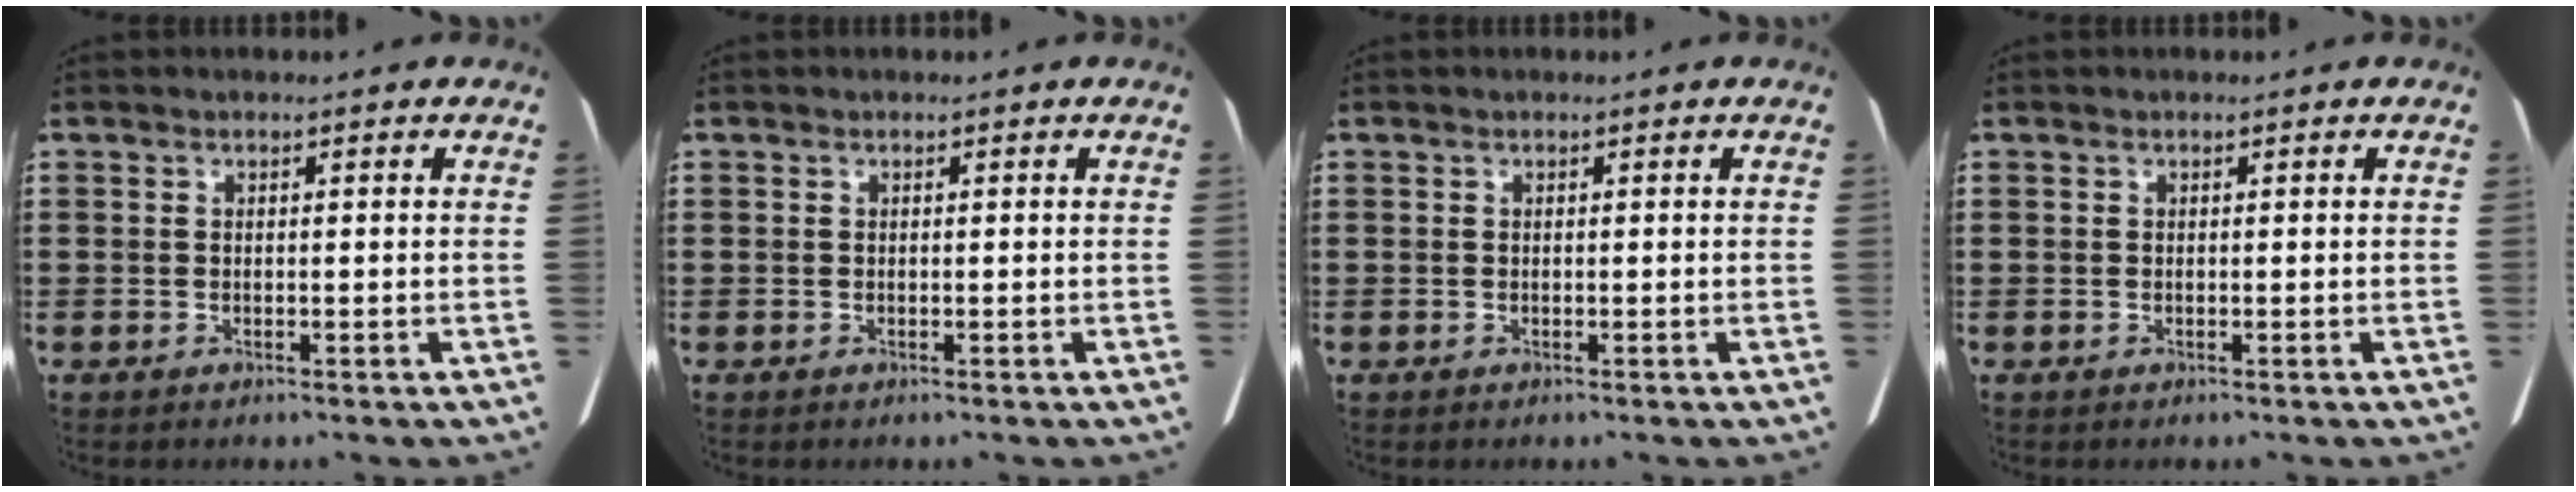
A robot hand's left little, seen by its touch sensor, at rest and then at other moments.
{"total": 0.0}
{"total": 0.0}
{"total": 0.0}